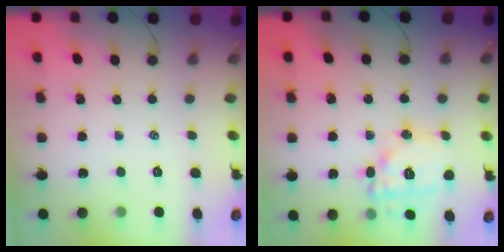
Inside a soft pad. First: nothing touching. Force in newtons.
{"total": 14.4, "press": 14.4, "slide": 0.5}